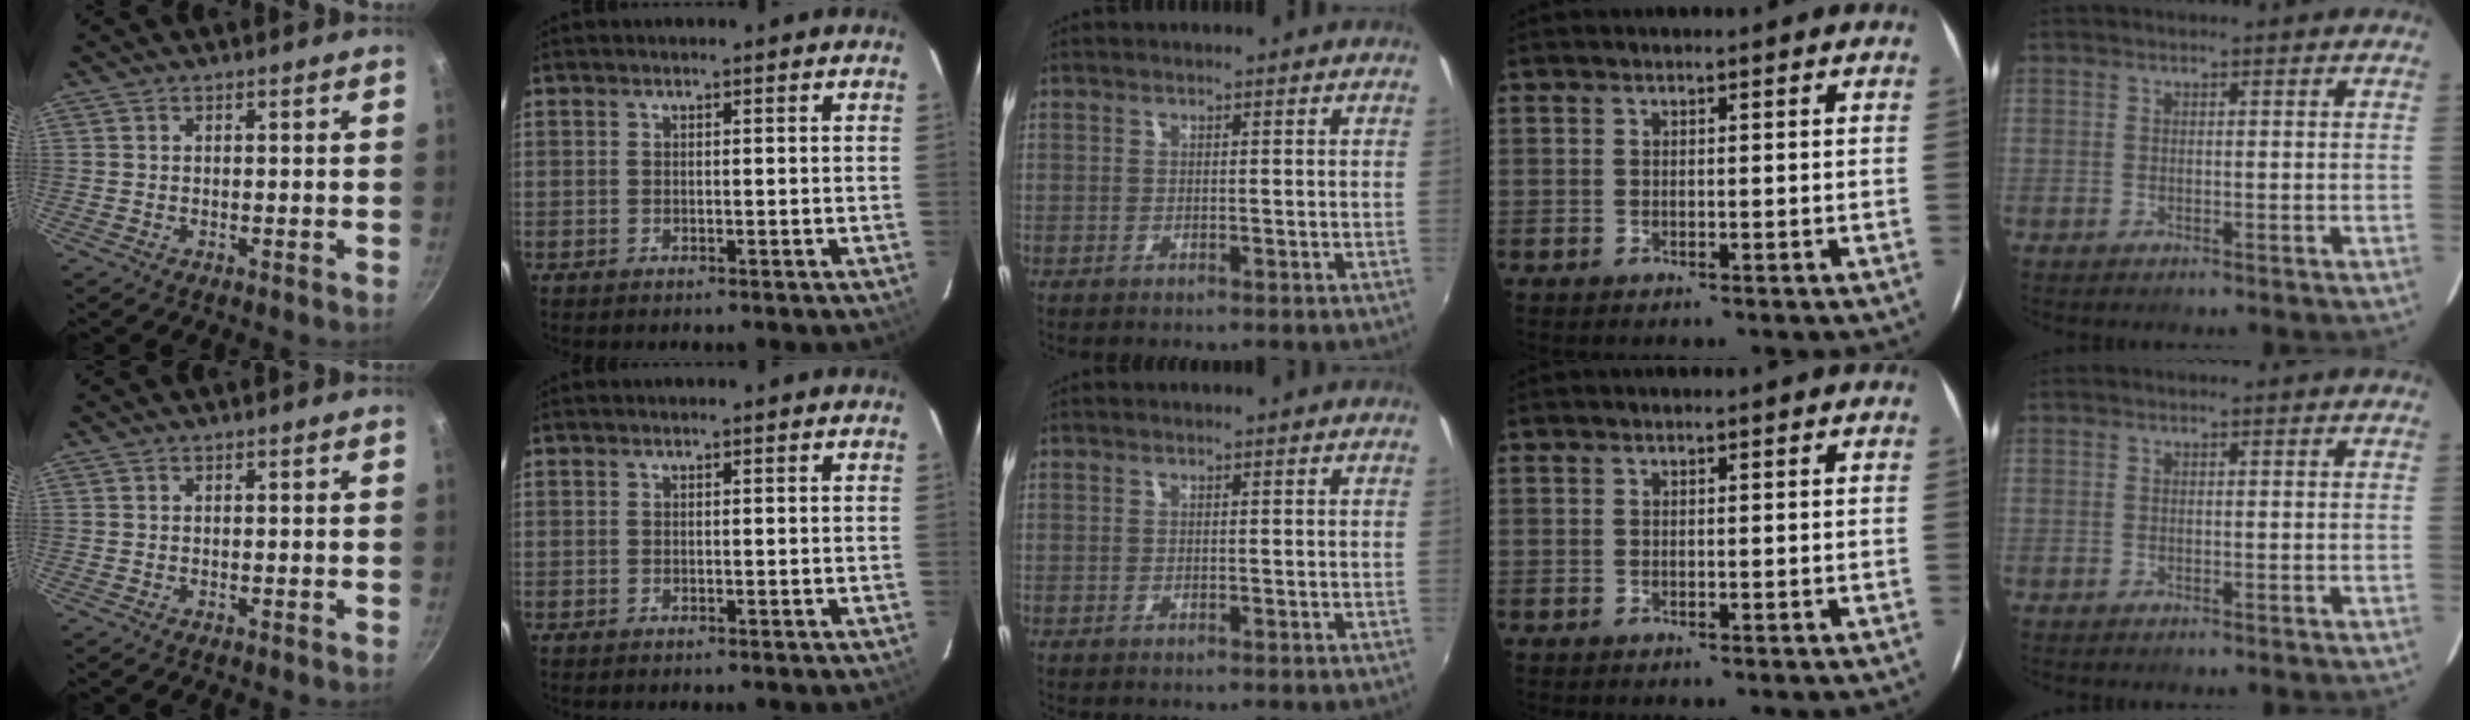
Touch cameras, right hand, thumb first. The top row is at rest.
{}